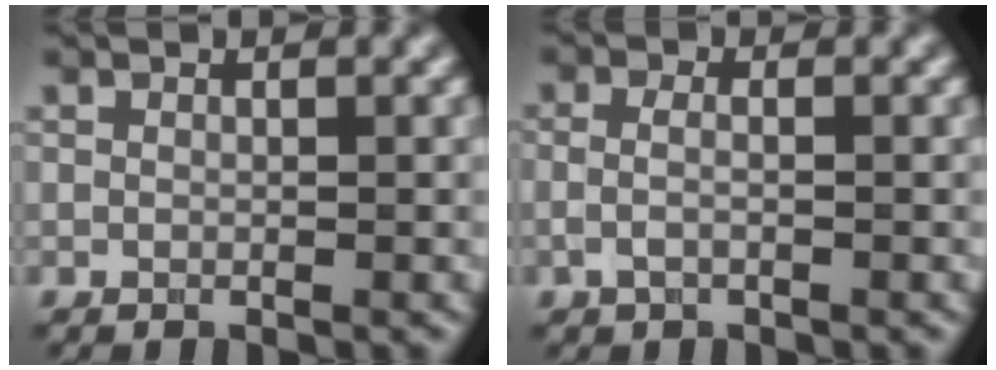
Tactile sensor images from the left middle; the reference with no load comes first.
{"total": 1.4, "force": [-0.4, 0.6, 1.2], "torque": [-0.031, -0.004, -0.013]}